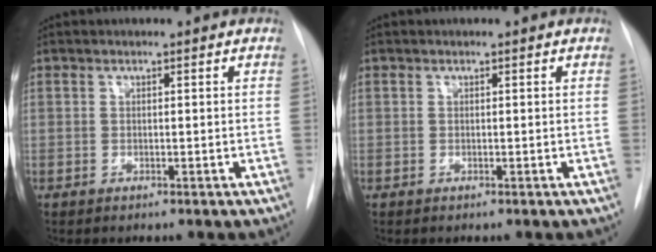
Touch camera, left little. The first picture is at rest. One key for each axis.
{"total": 0.0}